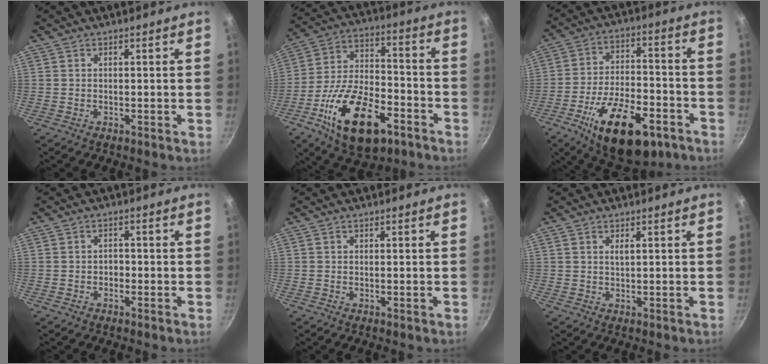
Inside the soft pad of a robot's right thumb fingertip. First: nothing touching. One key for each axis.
{"total": 21.4, "fx": -10.1, "fy": 10.7, "fz": 15.5, "tx": -0.255, "ty": 0.041, "tz": -0.172}
{"total": 21.0, "fx": -10.5, "fy": 10.0, "fz": 15.2, "tx": -0.224, "ty": 0.041, "tz": -0.159}
{"total": 1.4, "fx": -0.7, "fy": 1.1, "fz": 0.6, "tx": -0.003, "ty": 0.010, "tz": -0.011}
{"total": 0.0}
{"total": 1.3, "fx": 0.6, "fy": 0.4, "fz": 1.1, "tx": -0.019, "ty": 0.000, "tz": 0.010}